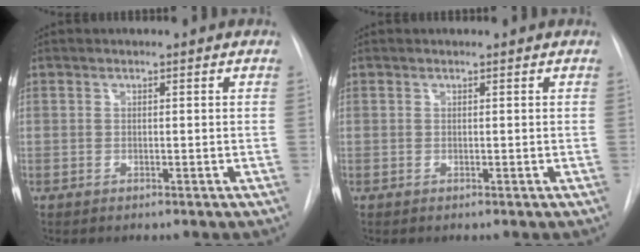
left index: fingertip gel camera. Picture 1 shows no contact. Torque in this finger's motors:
{"motor_torque": [-0.10, 0.12, 0.00, 0.00]}